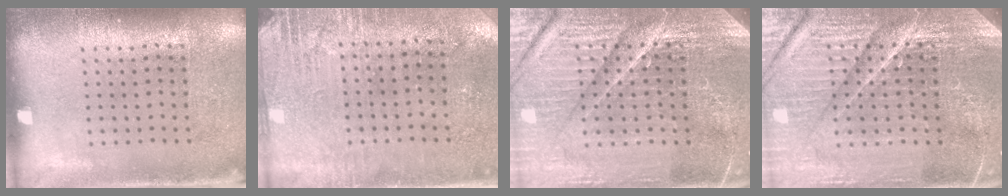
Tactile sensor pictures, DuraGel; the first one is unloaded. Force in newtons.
{"total": 2.8, "press": 2.5, "slide": 1.2}
{"total": 5.5, "press": 5.1, "slide": 2.1}
{"total": 5.5, "press": 5.1, "slide": 2.1}